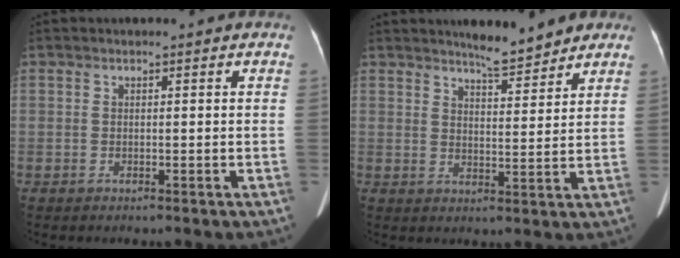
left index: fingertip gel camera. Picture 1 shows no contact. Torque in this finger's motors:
{"motor_torque": [1.04, -1.10, -0.02, -0.01]}